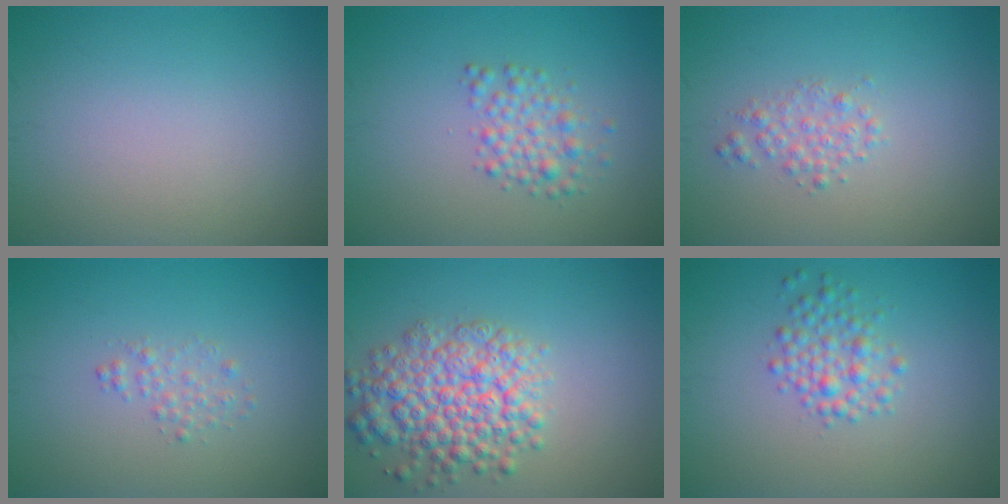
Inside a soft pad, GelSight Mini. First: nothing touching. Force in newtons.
{"total": 2.4, "press": 2.4, "slide": 0.1}
{"total": 1.6, "press": 1.6, "slide": 0.1}
{"total": 1.2, "press": 1.2, "slide": 0.0}
{"total": 6.5, "press": 6.5, "slide": 0.2}
{"total": 2.6, "press": 2.6, "slide": 0.0}